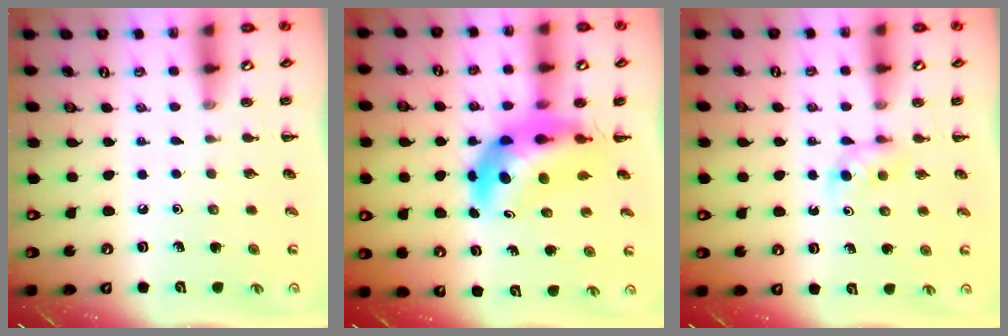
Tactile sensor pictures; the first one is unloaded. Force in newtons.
{"total": 9.0, "press": 8.6, "slide": 2.6}
{"total": 2.9, "press": 2.6, "slide": 1.2}